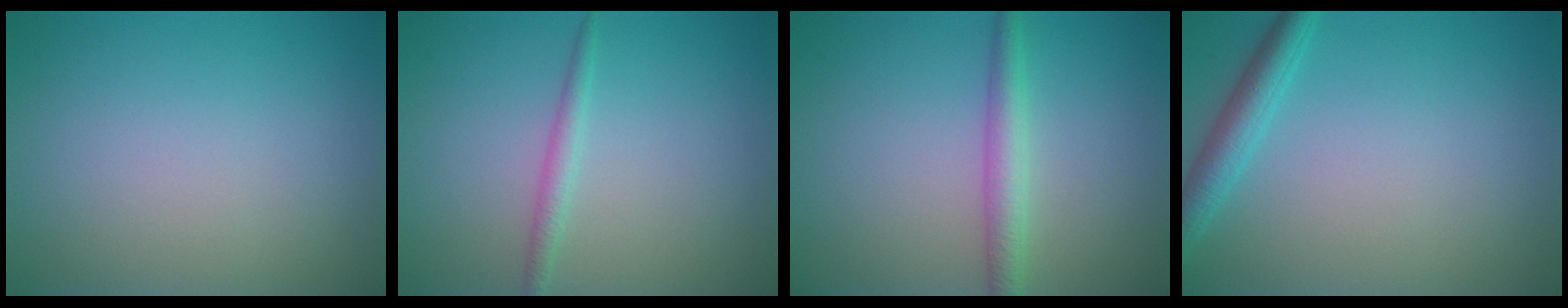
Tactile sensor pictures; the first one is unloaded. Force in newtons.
{"total": 1.4, "press": 1.4, "slide": 0.1}
{"total": 2.6, "press": 2.6, "slide": 0.1}
{"total": 2.7, "press": 2.7, "slide": 0.1}